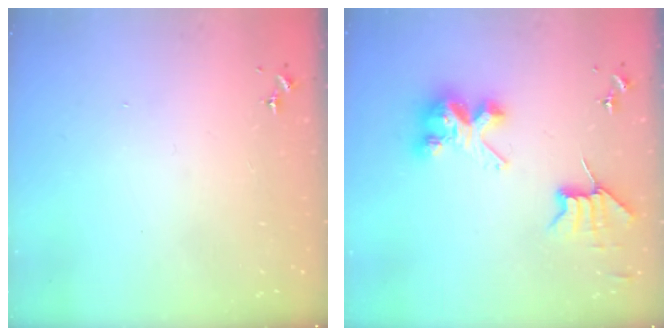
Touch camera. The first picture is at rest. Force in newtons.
{"total": 8.3, "press": 8.3, "slide": 0.4}